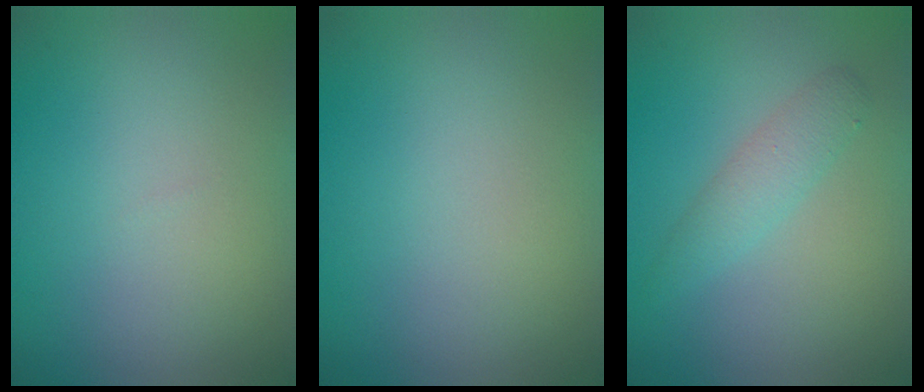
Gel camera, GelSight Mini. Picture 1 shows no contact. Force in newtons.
{"total": 0.0}
{"total": 2.2, "press": 2.2, "slide": 0.1}